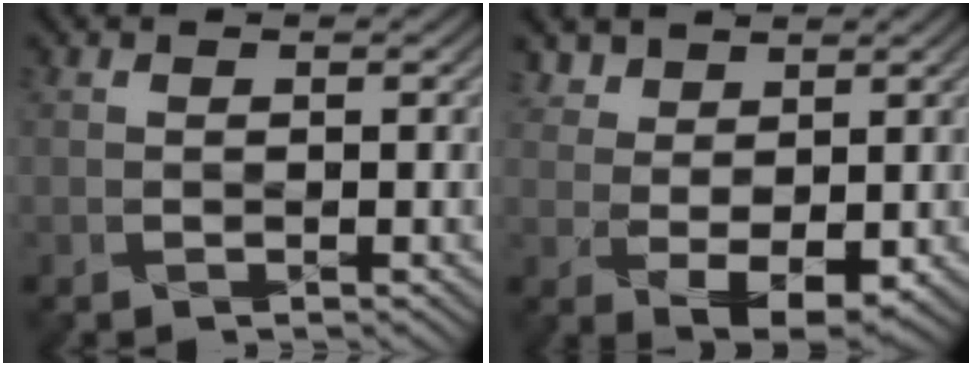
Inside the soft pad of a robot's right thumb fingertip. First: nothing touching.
{"total": 4.5, "force": [2.2, 2.9, 2.8], "torque": [-0.061, -0.008, 0.049]}